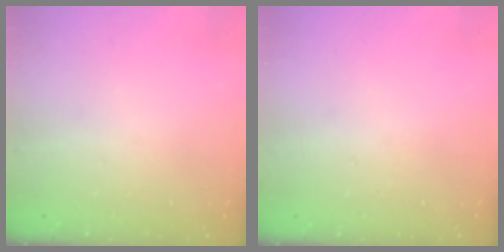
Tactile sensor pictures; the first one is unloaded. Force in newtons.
{"total": 0.0}